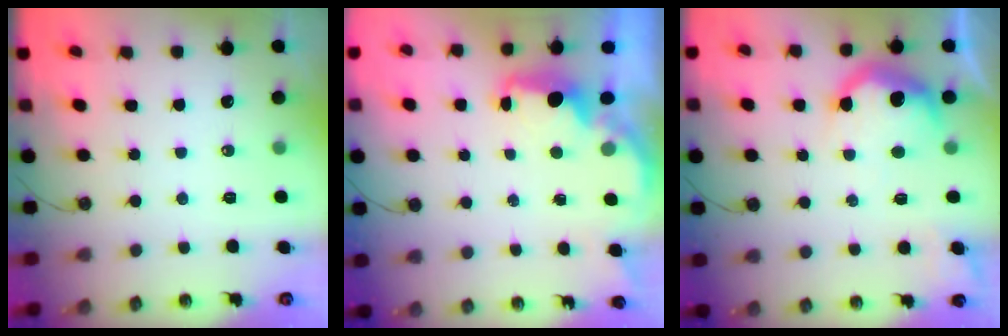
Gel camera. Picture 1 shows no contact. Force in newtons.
{"total": 2.2, "press": 2.1, "slide": 0.7}
{"total": 15.7, "press": 15.6, "slide": 1.3}